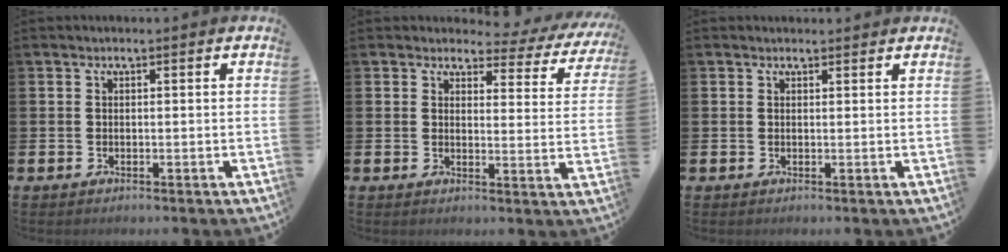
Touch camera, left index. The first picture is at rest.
{"total": 2.5, "force": [1.9, 1.5, 0.7], "torque": [-0.018, -0.020, 0.023]}
{"total": 0.8, "force": [0.7, 0.3, 0.1], "torque": [0.006, 0.000, 0.011]}